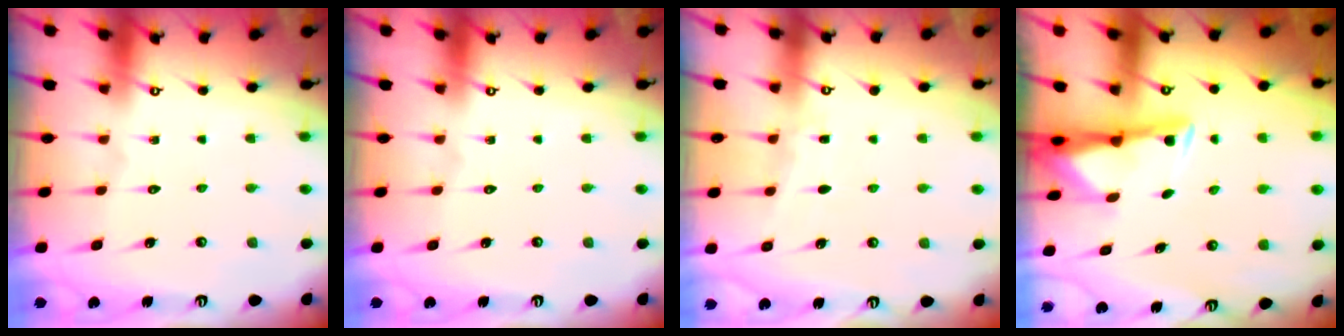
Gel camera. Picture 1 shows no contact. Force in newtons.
{"total": 0.0}
{"total": 3.3, "press": 3.2, "slide": 0.4}
{"total": 2.8, "press": 2.7, "slide": 0.5}